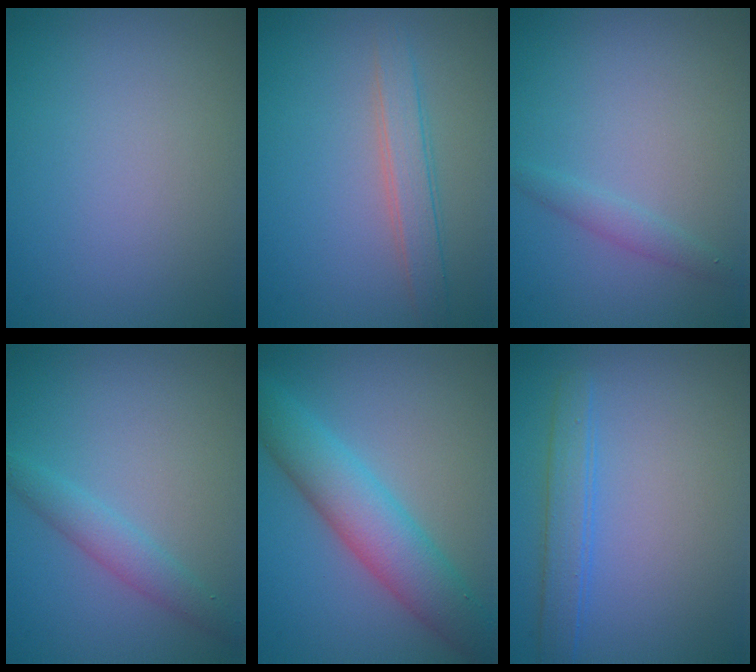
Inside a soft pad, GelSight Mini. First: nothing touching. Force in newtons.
{"total": 2.5, "press": 2.5, "slide": 0.1}
{"total": 1.3, "press": 1.3, "slide": 0.1}
{"total": 2.2, "press": 2.2, "slide": 0.1}
{"total": 6.1, "press": 6.1, "slide": 0.1}
{"total": 2.3, "press": 2.3, "slide": 0.2}